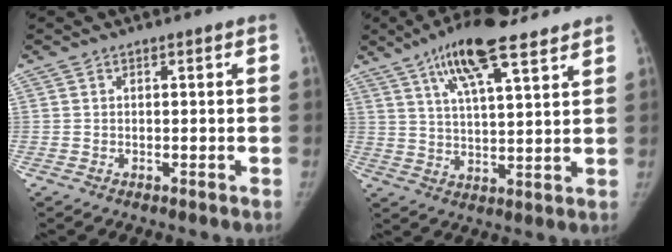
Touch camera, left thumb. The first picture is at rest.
{"total": 14.6, "force": [9.5, 3.9, 10.4], "torque": [-0.161, -0.029, 0.159]}